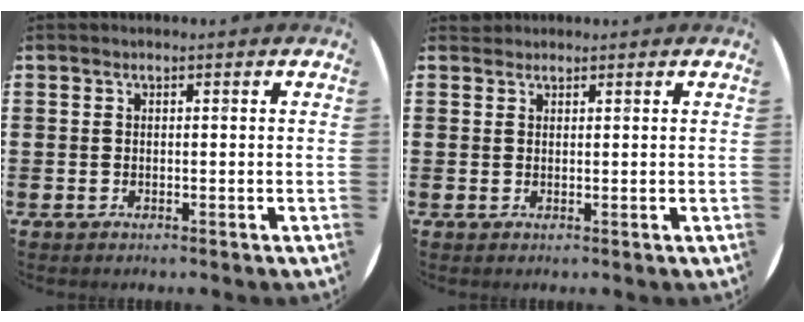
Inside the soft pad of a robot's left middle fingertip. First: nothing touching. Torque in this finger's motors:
{"motor_torque": [-0.07, 0.08, -0.05, -0.01]}